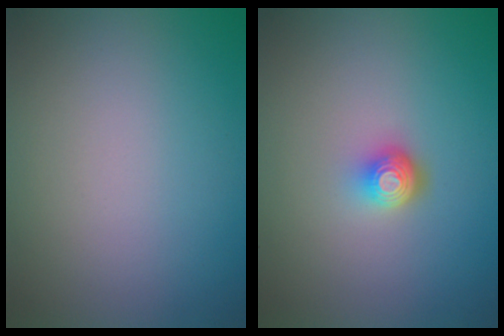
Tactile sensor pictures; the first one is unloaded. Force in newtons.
{"total": 2.3, "press": 1.4, "slide": 1.8}